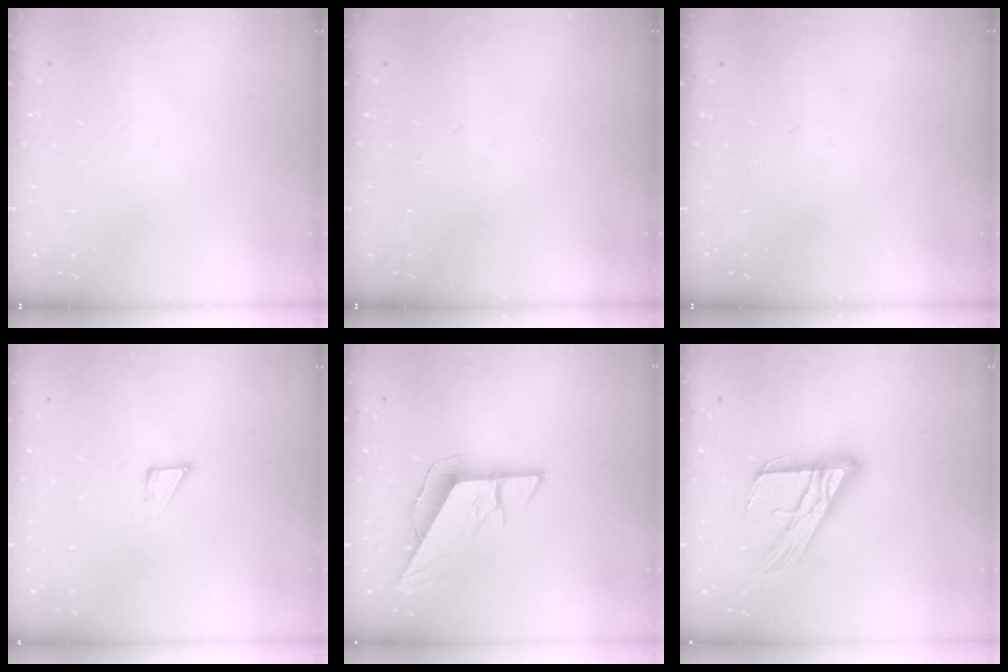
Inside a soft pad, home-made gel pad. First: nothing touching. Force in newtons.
{"total": 0.0}
{"total": 0.0}
{"total": 2.6, "press": 2.6, "slide": 0.1}
{"total": 8.2, "press": 8.2, "slide": 0.3}
{"total": 17.1, "press": 17.0, "slide": 1.7}